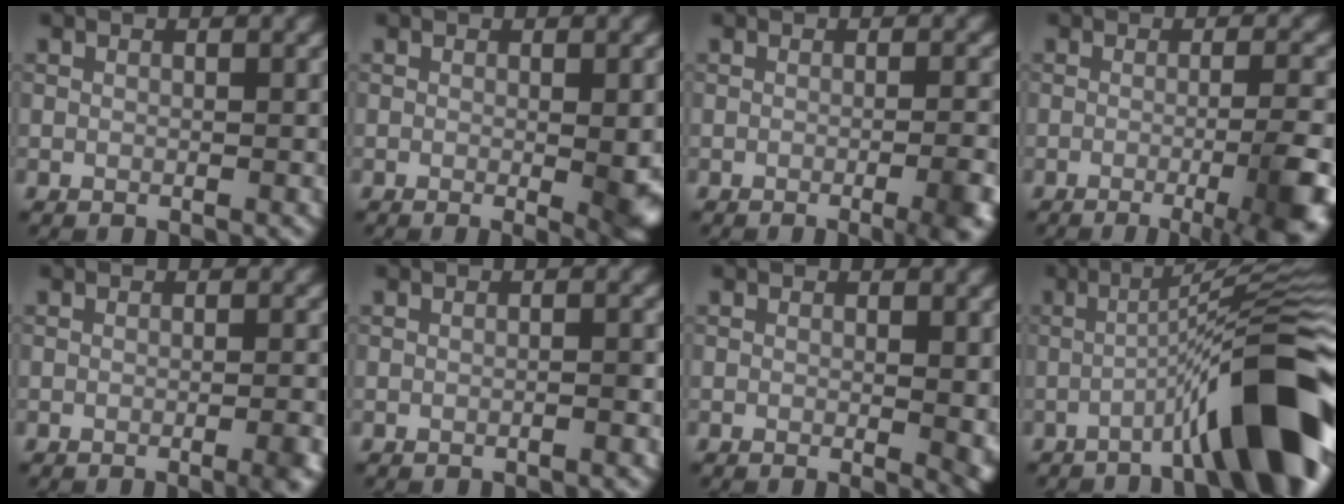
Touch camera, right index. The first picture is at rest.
{"total": 4.1, "force": [-0.5, 0.8, 4.0], "torque": [-0.052, -0.010, -0.004]}
{"total": 5.2, "force": [-1.9, 1.8, 4.5], "torque": [-0.033, 0.004, -0.019]}
{"total": 7.8, "force": [-2.9, 1.9, 7.0], "torque": [-0.084, -0.003, -0.039]}
{"total": 2.9, "force": [-1.0, 0.8, 2.6], "torque": [-0.025, 0.002, -0.016]}
{"total": 0.7, "force": [-0.4, 0.1, 0.6], "torque": [-0.008, 0.005, -0.011]}
{"total": 2.6, "force": [0.0, 0.7, 2.5], "torque": [-0.026, -0.007, 0.001]}
{"total": 11.5, "force": [-4.6, 1.5, 10.4], "torque": [-0.129, 0.029, -0.076]}